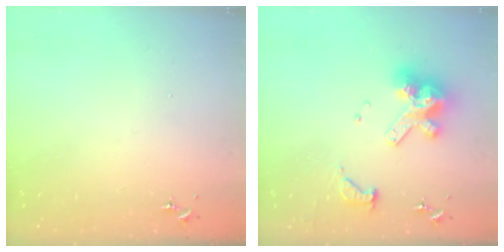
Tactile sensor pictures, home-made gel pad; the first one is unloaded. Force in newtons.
{"total": 14.7, "press": 14.7, "slide": 1.6}